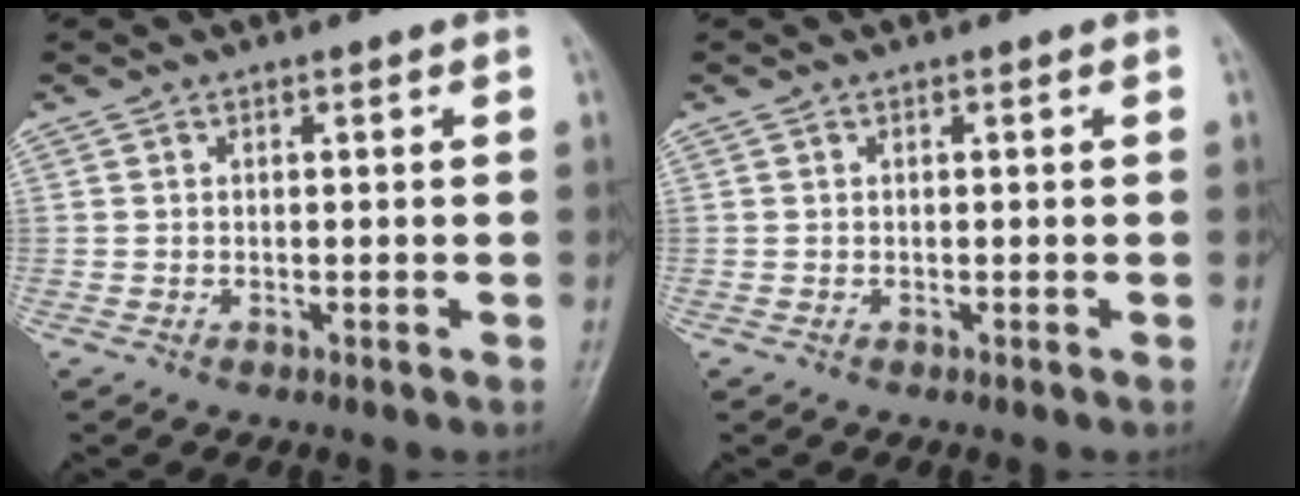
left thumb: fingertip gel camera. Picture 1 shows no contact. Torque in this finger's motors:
{"motor_torque": [-0.01, 0.01, 0.00, 0.00, 0.00]}